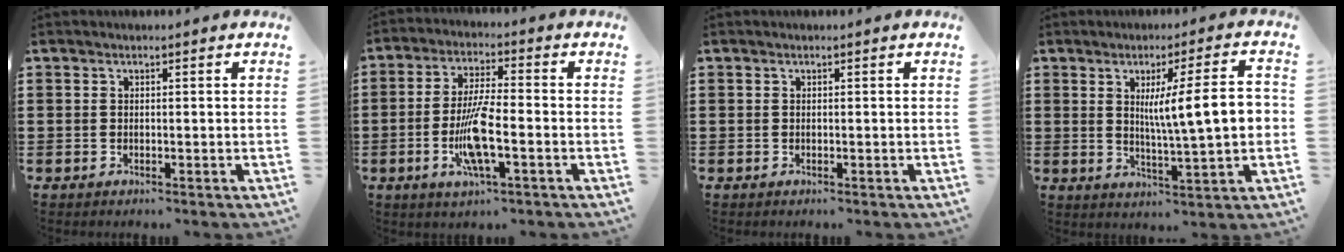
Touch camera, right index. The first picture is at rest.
{"total": 8.4, "force": [-2.3, 1.5, 7.9], "torque": [-0.163, -0.013, -0.046]}
{"total": 0.0}
{"total": 9.9, "force": [1.4, 1.4, 9.7], "torque": [-0.161, -0.002, 0.015]}